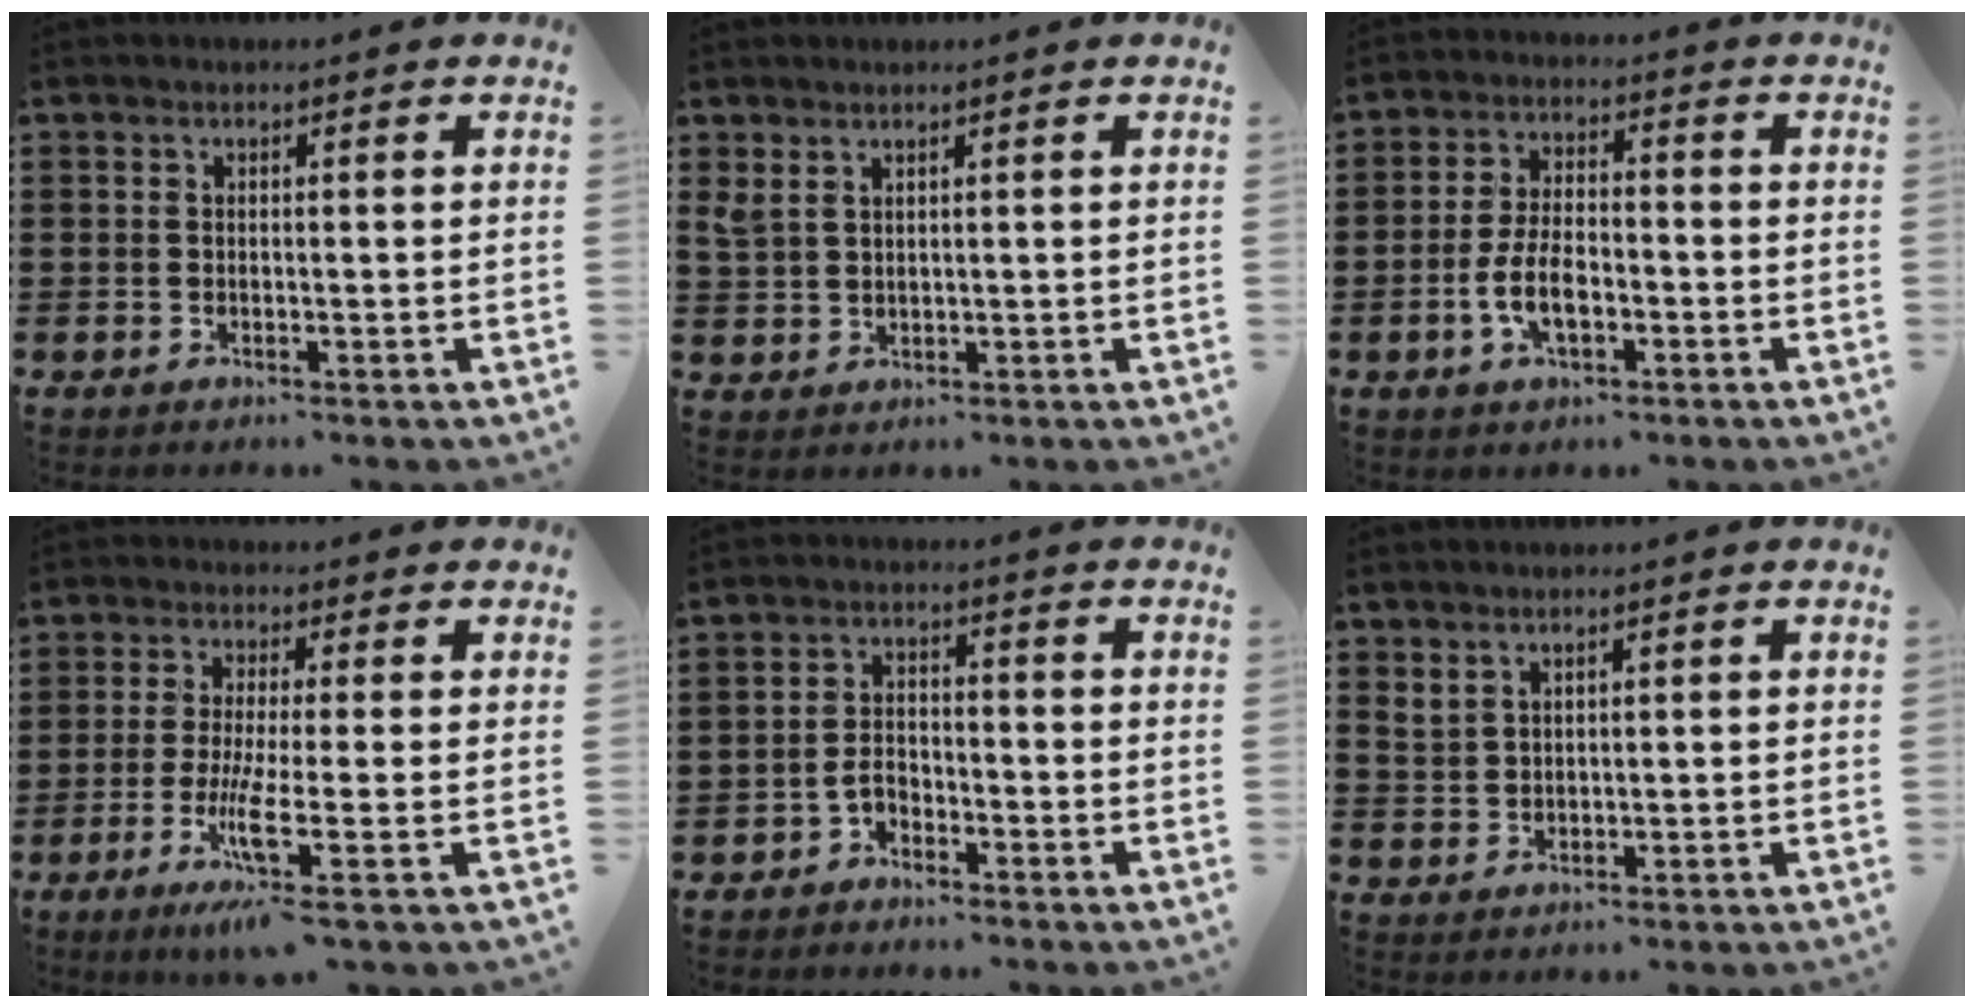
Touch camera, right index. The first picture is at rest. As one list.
[{"total": 2.1, "force": [1.5, 0.9, 1.0], "torque": [-0.025, 0.003, 0.029]}, {"total": 6.6, "force": [-2.2, 2.9, 5.5], "torque": [-0.128, -0.004, -0.046]}, {"total": 7.1, "force": [-2.3, 0.1, 6.8], "torque": [-0.142, -0.024, -0.042]}, {"total": 2.6, "force": [-1.8, 1.4, 1.2], "torque": [-0.035, -0.001, -0.039]}, {"total": 1.9, "force": [1.8, 0.6, 0.3], "torque": [-0.009, 0.001, 0.036]}]